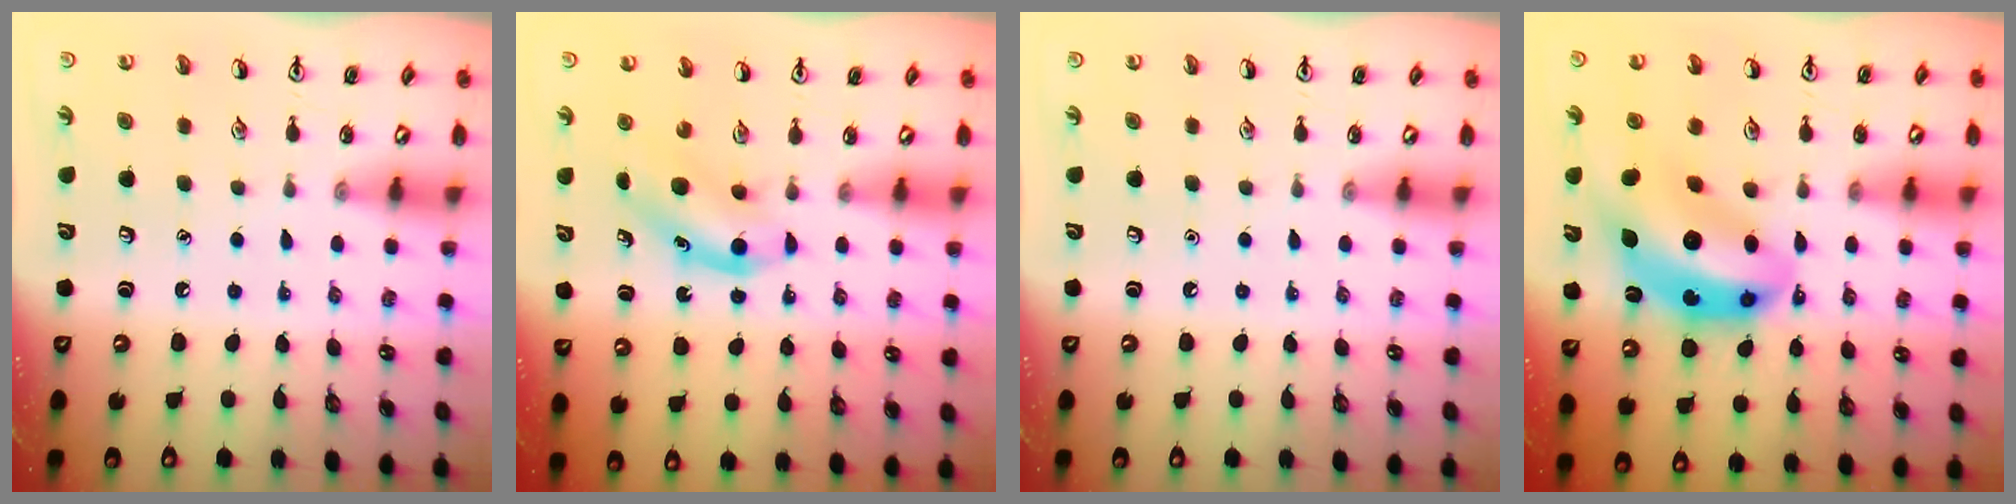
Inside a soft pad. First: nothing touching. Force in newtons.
{"total": 4.3, "press": 4.1, "slide": 1.2}
{"total": 0.0}
{"total": 13.6, "press": 12.9, "slide": 4.3}